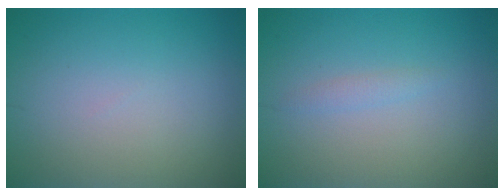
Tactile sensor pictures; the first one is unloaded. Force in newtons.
{"total": 0.8, "press": 0.8, "slide": 0.0}